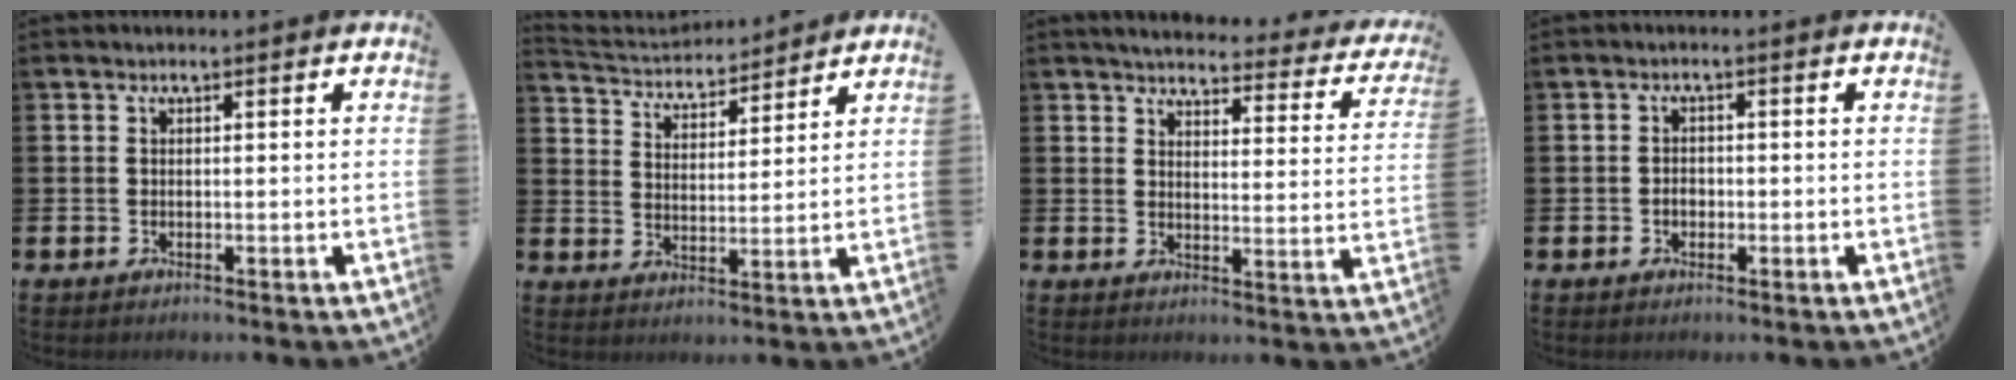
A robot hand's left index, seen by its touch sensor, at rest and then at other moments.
{"total": 4.1, "force": [3.9, 1.2, -0.2], "torque": [-0.019, -0.034, 0.065]}
{"total": 3.6, "force": [3.3, 0.8, 1.1], "torque": [-0.037, -0.029, 0.050]}
{"total": 1.6, "force": [-0.5, 1.2, 0.9], "torque": [-0.005, 0.000, -0.013]}